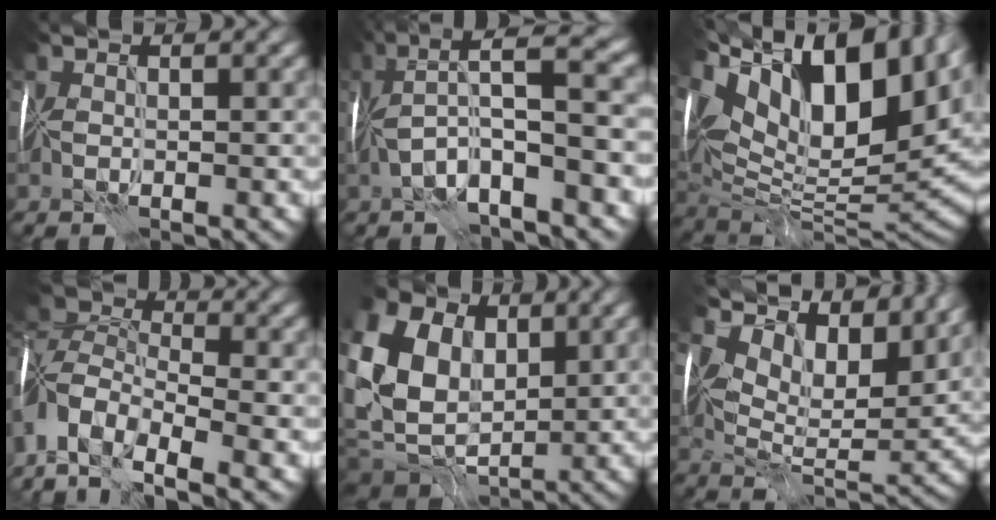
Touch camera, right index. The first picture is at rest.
{"total": 7.2, "force": [-0.2, 1.4, 7.0], "torque": [-0.132, 0.032, -0.019]}
{"total": 18.5, "force": [7.8, 8.4, 14.5], "torque": [-0.253, 0.041, 0.143]}
{"total": 9.1, "force": [-3.6, 5.2, 6.5], "torque": [-0.136, 0.010, -0.085]}
{"total": 12.9, "force": [1.8, 9.9, 8.1], "torque": [-0.191, 0.014, 0.043]}
{"total": 12.2, "force": [8.5, 5.2, 7.0], "torque": [-0.139, 0.020, 0.145]}